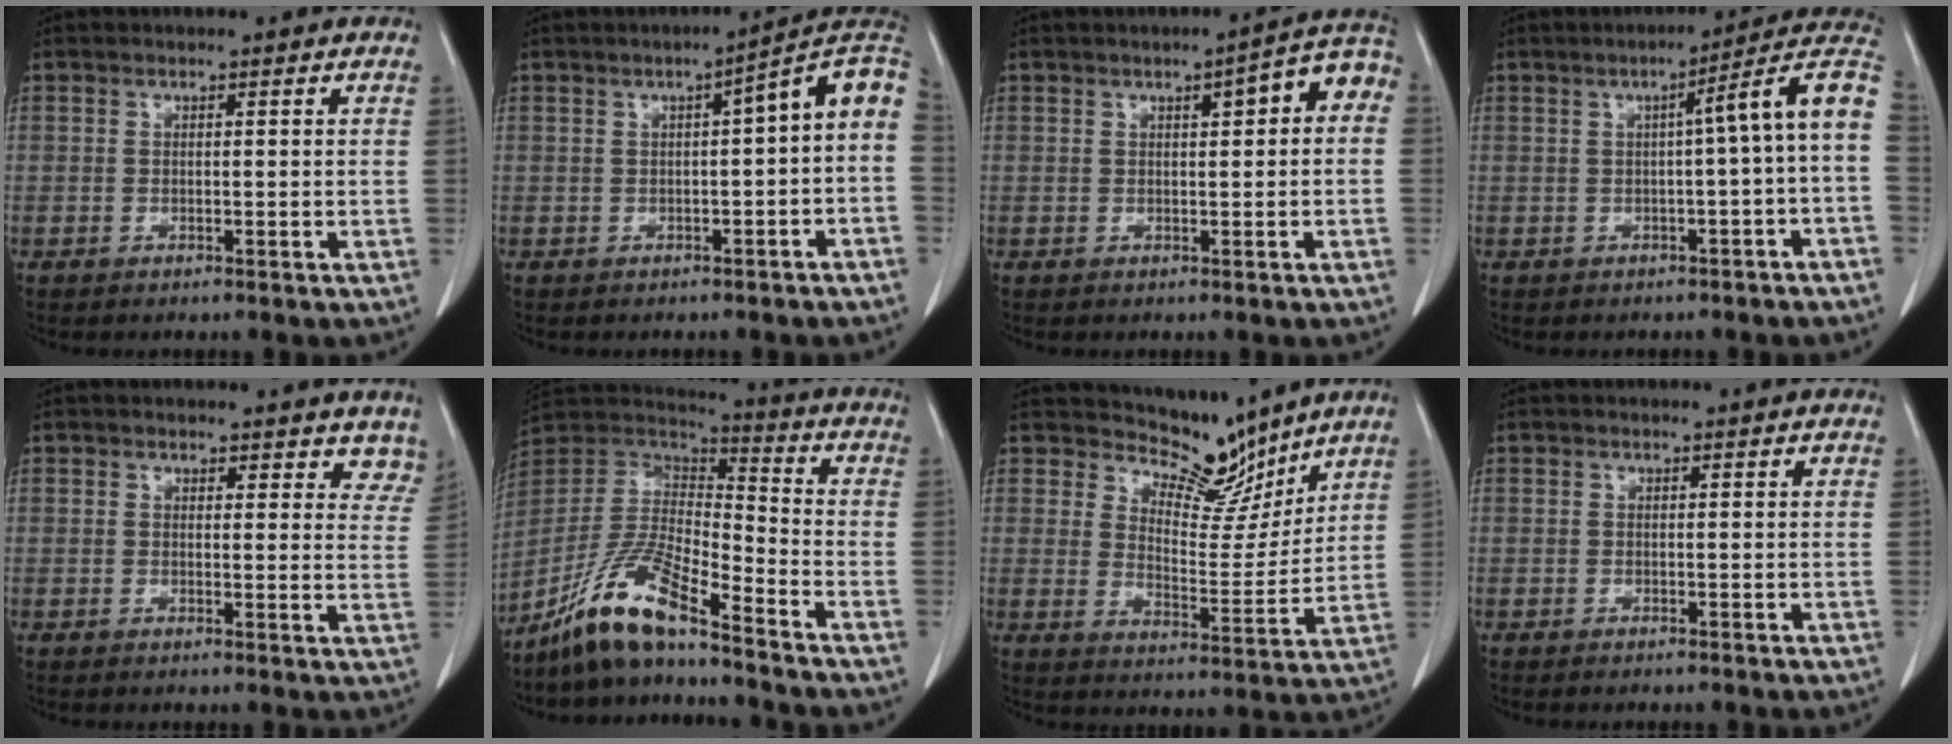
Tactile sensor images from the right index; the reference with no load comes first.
{"total": 8.7, "force": [0.1, 1.3, 8.6], "torque": [-0.110, 0.031, -0.007]}
{"total": 6.2, "force": [1.3, 1.5, 5.9], "torque": [-0.072, 0.027, 0.009]}
{"total": 9.1, "force": [-0.2, -0.7, 9.1], "torque": [-0.110, 0.028, -0.011]}
{"total": 6.6, "force": [5.9, 2.7, 1.2], "torque": [0.026, -0.014, 0.044]}
{"total": 13.0, "force": [-9.8, 1.7, 8.5], "torque": [-0.176, 0.001, -0.186]}
{"total": 8.3, "force": [7.7, 2.8, 1.5], "torque": [-0.020, -0.020, 0.125]}
{"total": 0.0}